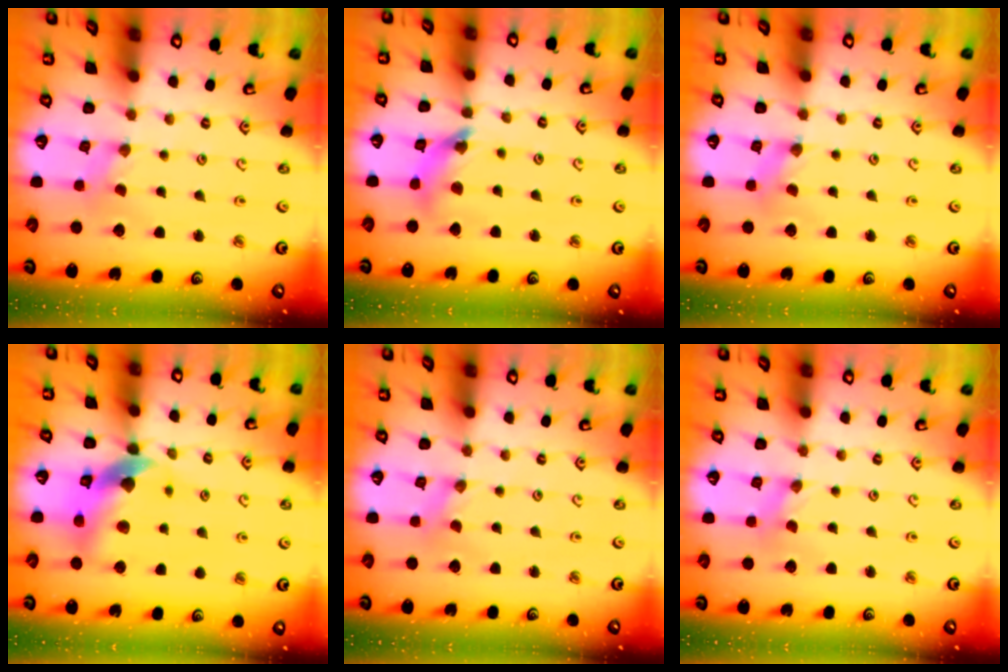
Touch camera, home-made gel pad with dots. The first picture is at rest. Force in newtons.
{"total": 10.2, "press": 10.1, "slide": 1.2}
{"total": 1.3, "press": 1.3, "slide": 0.2}
{"total": 12.2, "press": 12.0, "slide": 1.9}
{"total": 0.0}
{"total": 0.0}